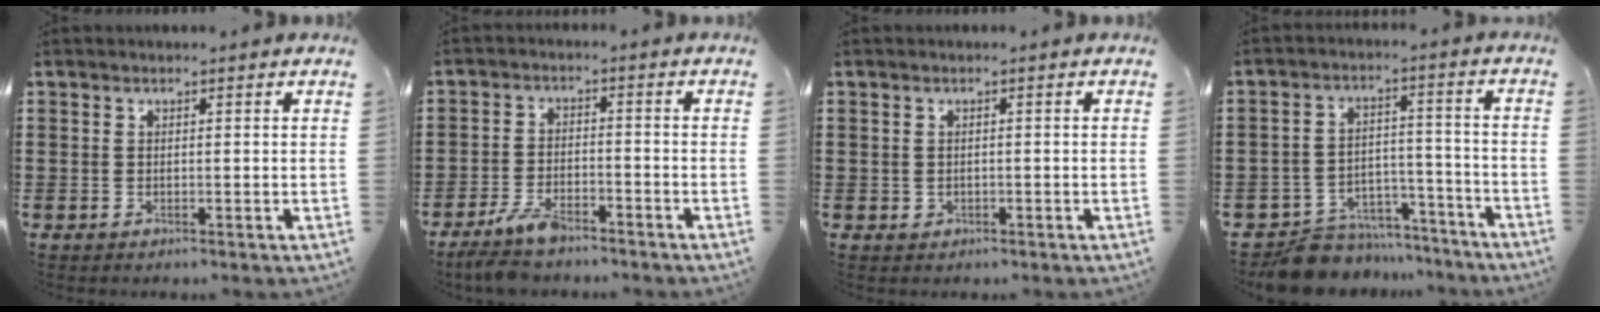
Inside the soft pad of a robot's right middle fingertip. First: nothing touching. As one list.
[{"total": 5.0, "force": [-4.3, 1.3, 2.4], "torque": [-0.060, -0.002, -0.087]}, {"total": 0.6, "force": [0.0, 0.6, 0.2], "torque": [-0.007, 0.003, -0.001]}, {"total": 8.3, "force": [-8.0, 2.2, 0.8], "torque": [-0.006, 0.034, -0.152]}]